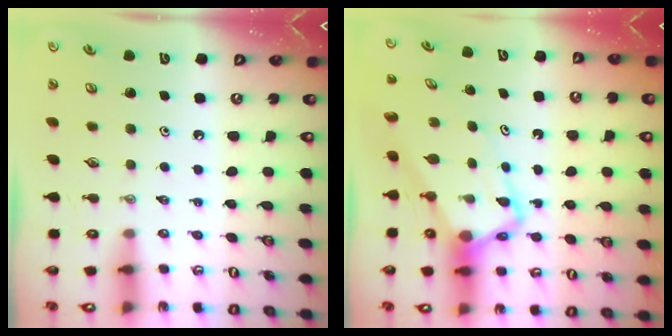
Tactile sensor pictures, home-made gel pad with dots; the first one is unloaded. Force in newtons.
{"total": 7.2, "press": 7.1, "slide": 0.6}